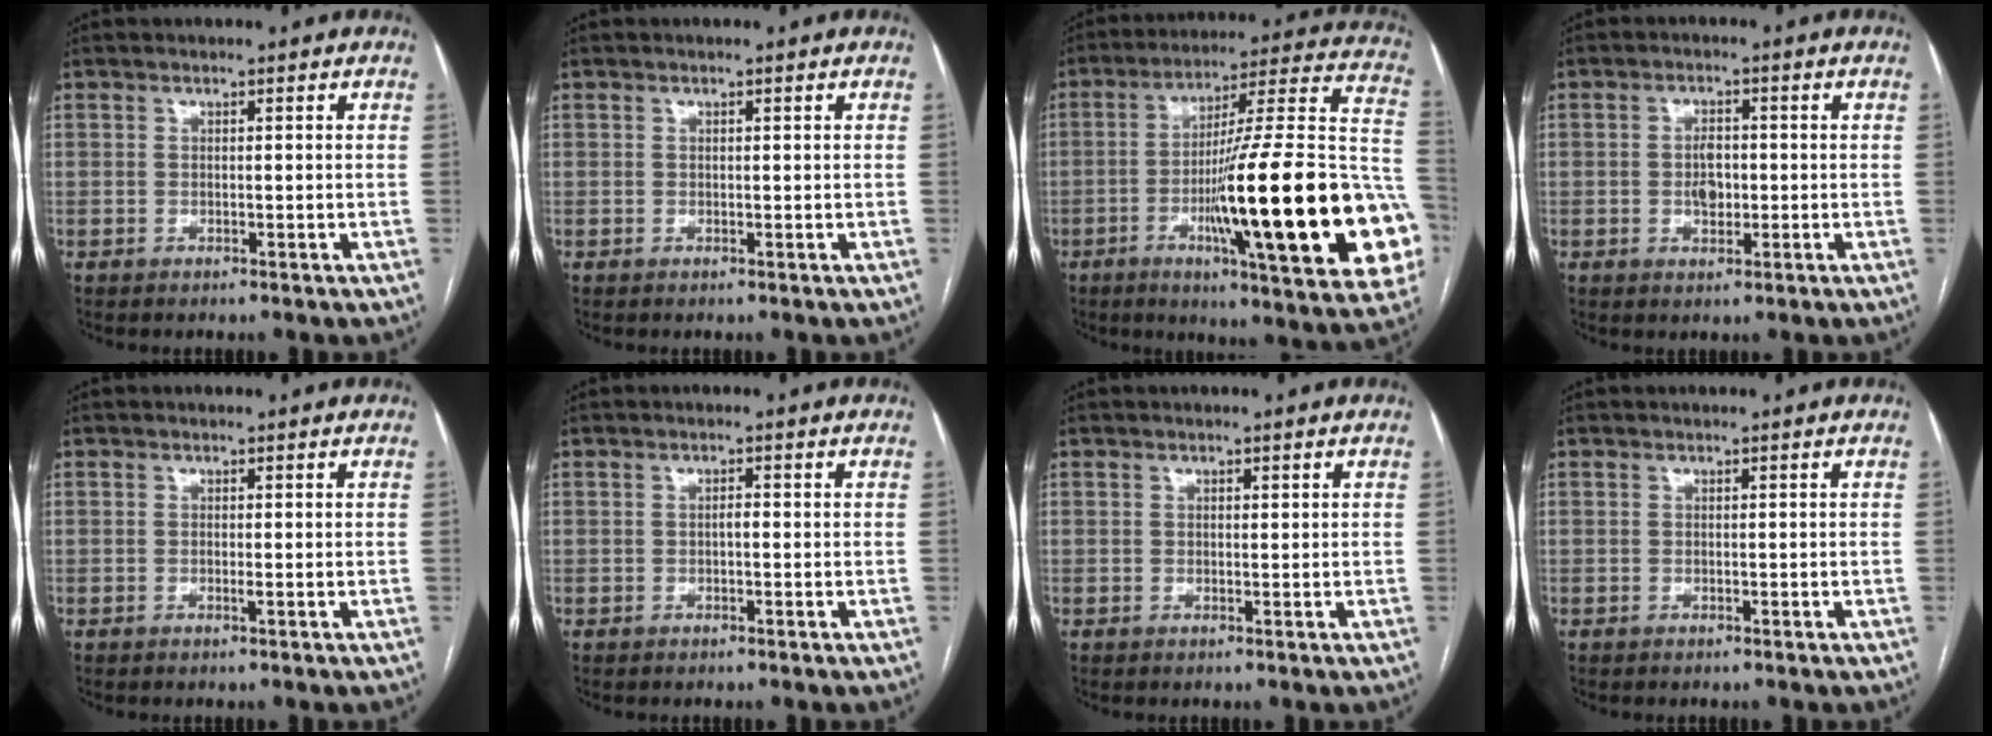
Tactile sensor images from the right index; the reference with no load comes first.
{"total": 0.0}
{"total": 31.2, "force": [-7.3, 2.4, 30.3], "torque": [-0.357, -0.007, -0.118]}
{"total": 3.4, "force": [-0.4, 2.0, 2.8], "torque": [-0.048, 0.003, -0.005]}
{"total": 0.6, "force": [-0.1, 0.0, 0.5], "torque": [-0.011, -0.001, -0.003]}
{"total": 0.9, "force": [-0.1, 0.3, 0.8], "torque": [-0.013, 0.003, -0.003]}
{"total": 0.7, "force": [0.3, 0.4, 0.4], "torque": [-0.004, 0.000, 0.003]}
{"total": 0.0}